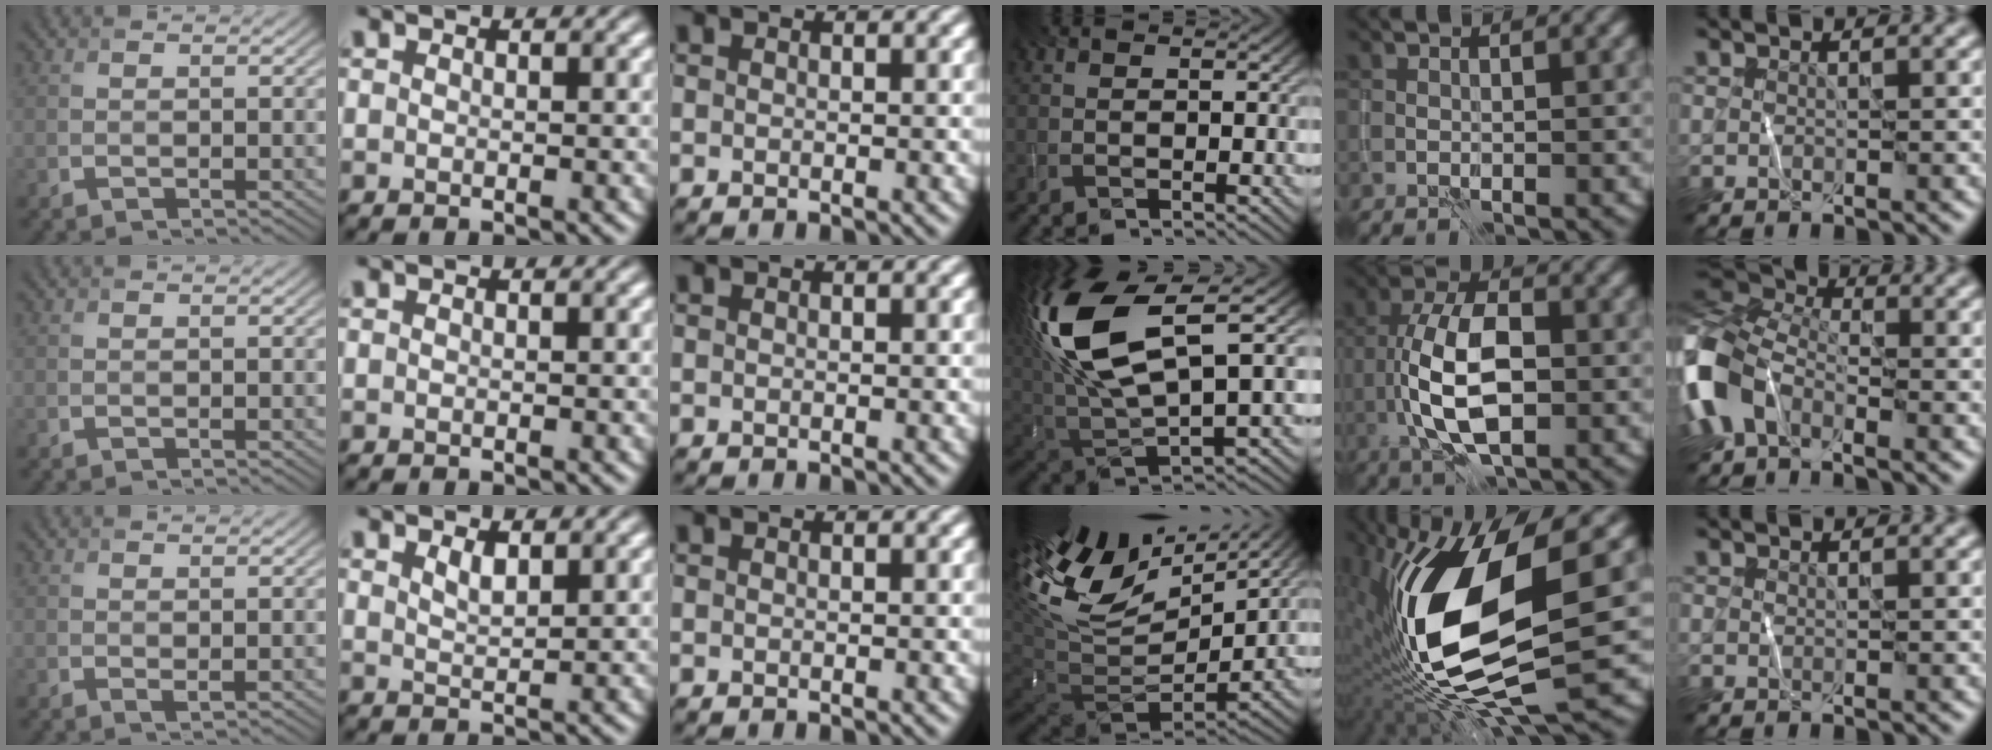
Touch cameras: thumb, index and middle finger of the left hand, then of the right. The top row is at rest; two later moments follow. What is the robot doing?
{"motion": "wipe", "object": "whiteboard"}